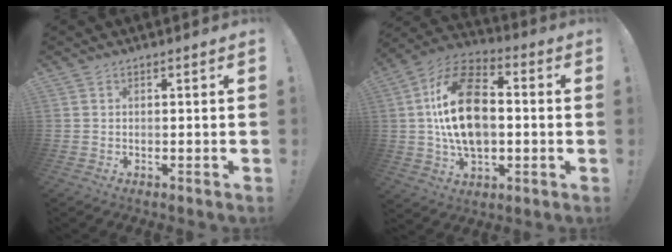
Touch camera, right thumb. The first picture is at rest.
{"total": 21.9, "force": [1.3, 14.9, 16.0], "torque": [-0.272, 0.018, 0.026]}